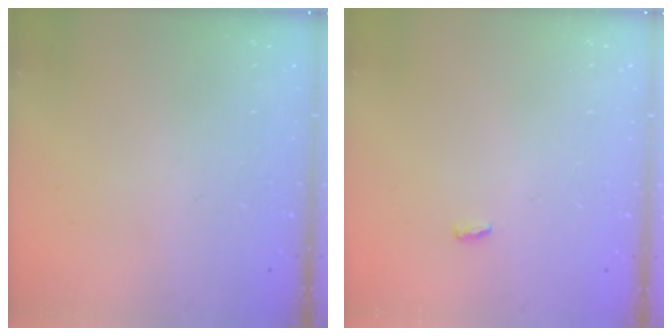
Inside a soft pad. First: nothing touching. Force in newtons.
{"total": 2.9, "press": 2.6, "slide": 1.3}